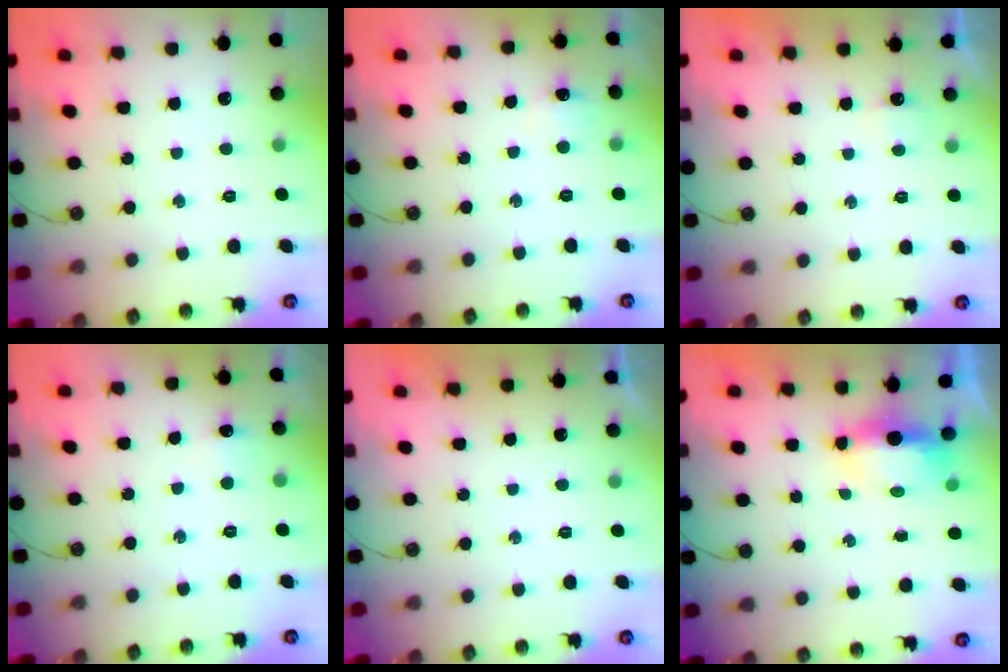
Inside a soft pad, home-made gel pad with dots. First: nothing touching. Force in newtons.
{"total": 6.6, "press": 6.6, "slide": 0.9}
{"total": 2.8, "press": 2.8, "slide": 0.4}
{"total": 5.0, "press": 4.9, "slide": 1.1}
{"total": 0.0}
{"total": 5.9, "press": 5.8, "slide": 1.1}